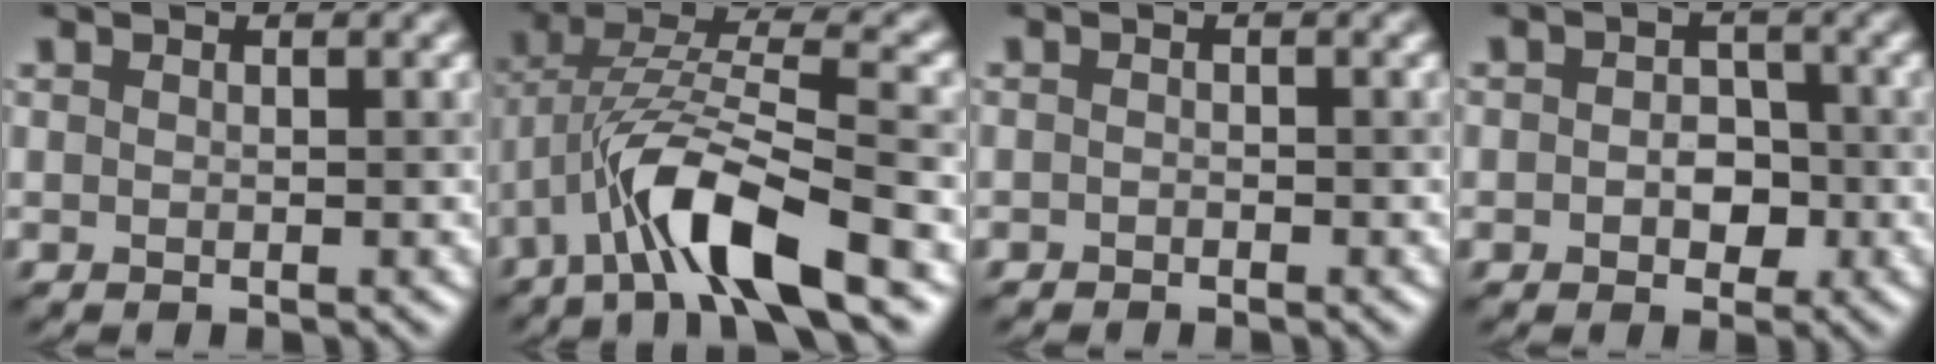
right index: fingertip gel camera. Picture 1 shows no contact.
{"total": 9.4, "force": [-4.7, 2.2, 7.9], "torque": [-0.152, 0.010, -0.091]}
{"total": 0.6, "force": [-0.5, 0.4, 0.1], "torque": [0.001, -0.002, -0.009]}
{"total": 2.8, "force": [-0.5, 2.1, 1.7], "torque": [-0.016, -0.001, -0.018]}